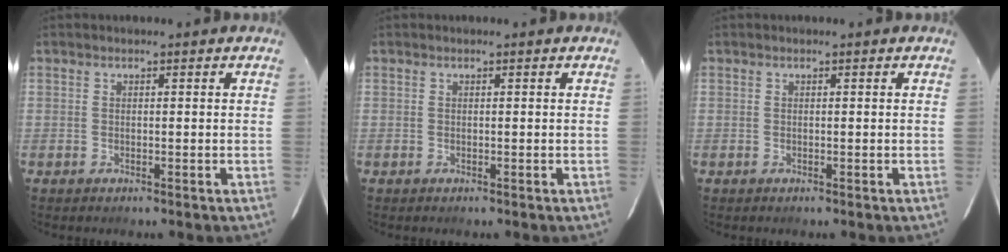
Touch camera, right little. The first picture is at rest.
{"total": 0.0}
{"total": 0.0}